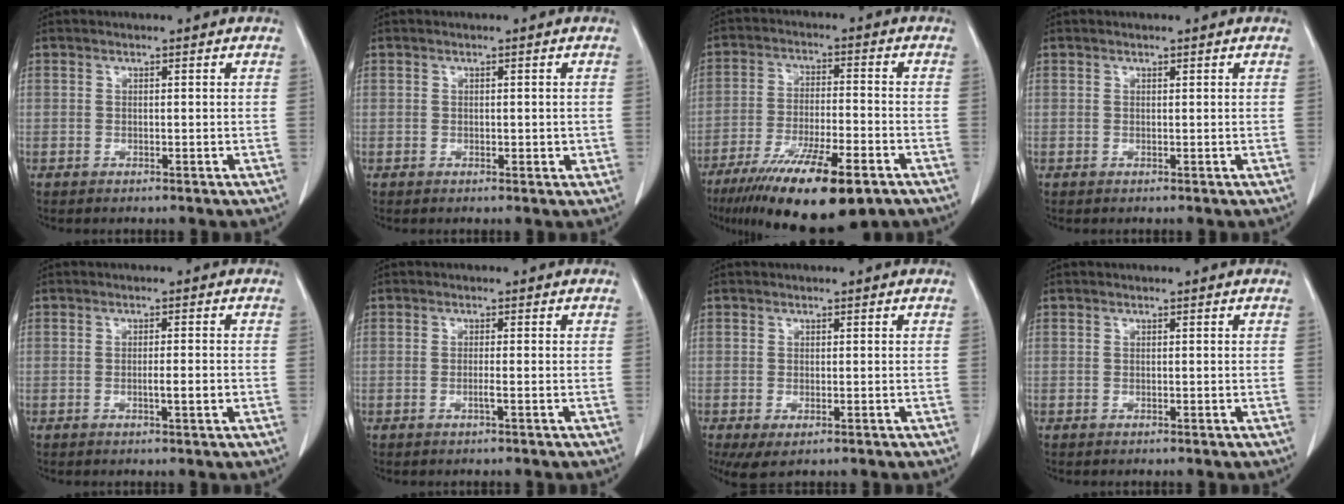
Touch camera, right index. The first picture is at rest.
{"total": 1.5, "force": [0.0, 0.9, 1.2], "torque": [-0.014, 0.000, 0.002]}
{"total": 16.4, "force": [-10.6, 3.1, 12.1], "torque": [-0.201, -0.036, -0.175]}
{"total": 0.0}
{"total": 2.5, "force": [-0.6, 0.1, 2.5], "torque": [-0.043, -0.002, -0.010]}
{"total": 1.1, "force": [-0.4, -0.2, 1.0], "torque": [-0.020, -0.001, -0.008]}
{"total": 3.5, "force": [-1.8, 1.4, 2.7], "torque": [-0.046, -0.012, -0.022]}
{"total": 0.0}